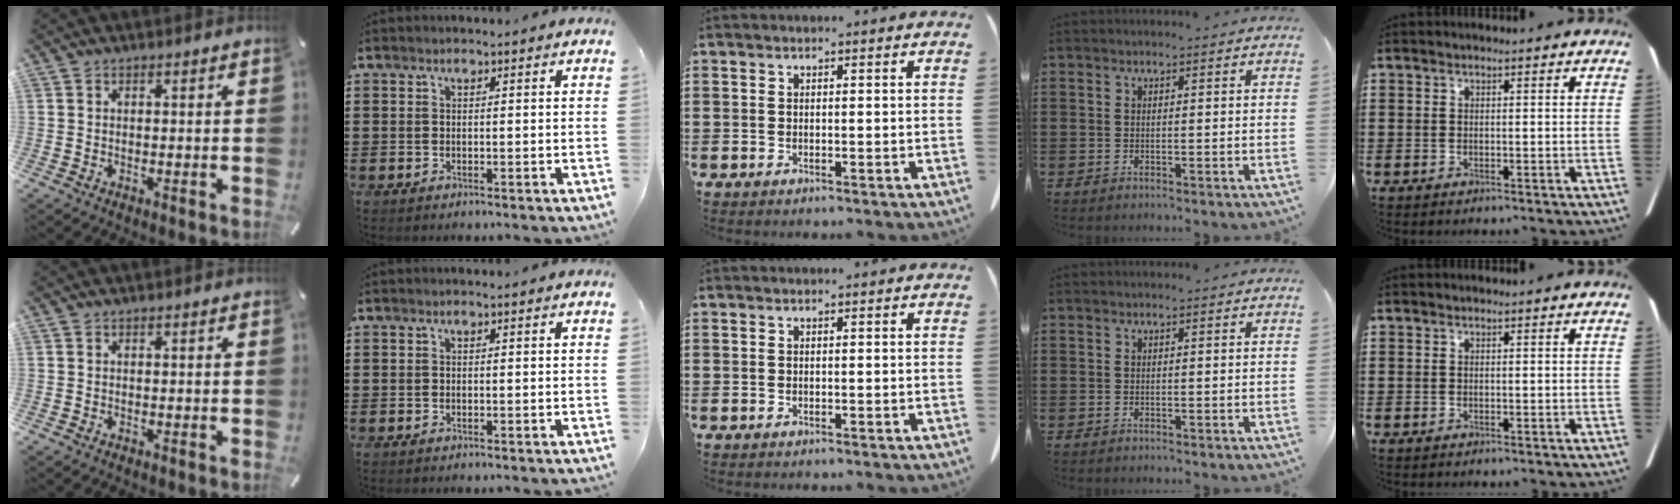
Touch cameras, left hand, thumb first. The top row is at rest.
{}